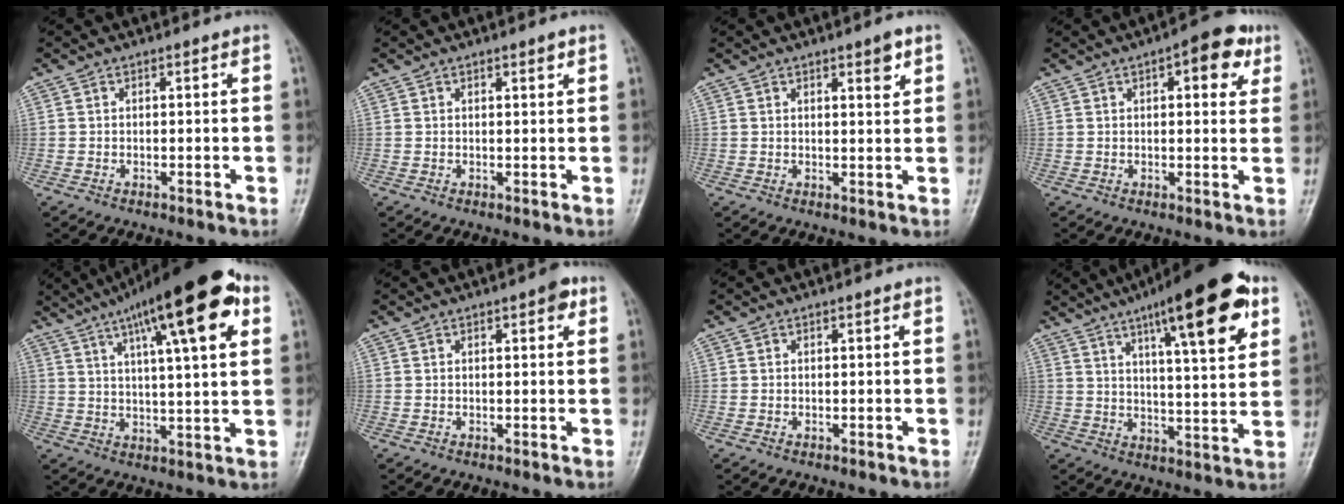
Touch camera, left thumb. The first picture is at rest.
{"total": 1.5, "force": [0.9, 0.4, 1.0], "torque": [-0.011, -0.004, 0.013]}
{"total": 3.4, "force": [2.0, 1.0, 2.6], "torque": [-0.029, -0.011, 0.027]}
{"total": 8.3, "force": [3.7, 3.5, 6.5], "torque": [-0.055, -0.005, 0.038]}
{"total": 21.2, "force": [10.1, 5.4, 17.9], "torque": [-0.257, -0.001, 0.149]}
{"total": 2.7, "force": [1.3, 1.1, 2.1], "torque": [-0.021, 0.000, 0.012]}
{"total": 0.0}
{"total": 19.9, "force": [10.1, 4.9, 16.4], "torque": [-0.214, -0.024, 0.146]}